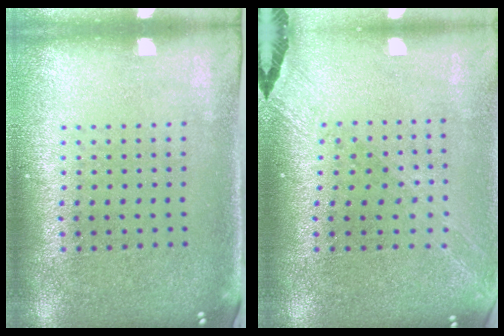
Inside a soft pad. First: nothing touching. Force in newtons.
{"total": 1.4, "press": 1.3, "slide": 0.2}